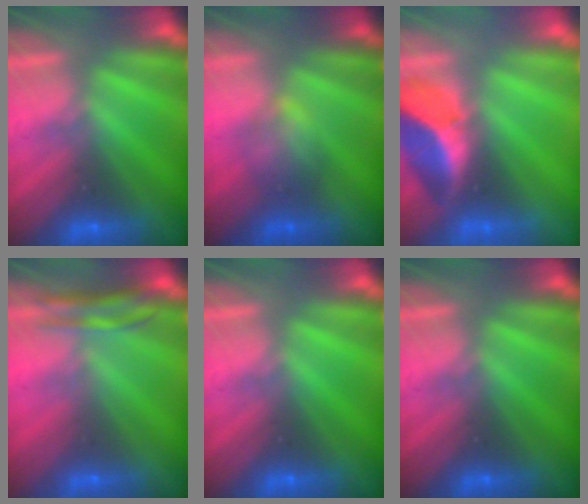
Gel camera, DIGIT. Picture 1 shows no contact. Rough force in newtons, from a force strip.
{"total": 2.0}
{"total": 2.3}
{"total": 4.2}
{"total": 0.0}
{"total": 0.0}